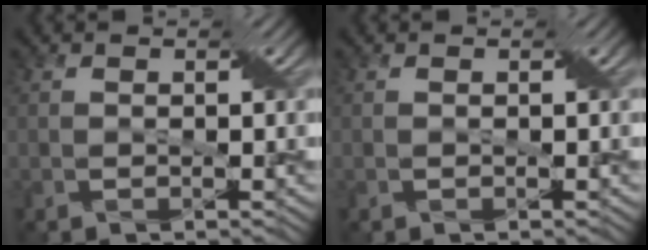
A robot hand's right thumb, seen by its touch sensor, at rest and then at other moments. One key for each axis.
{"total": 0.0}